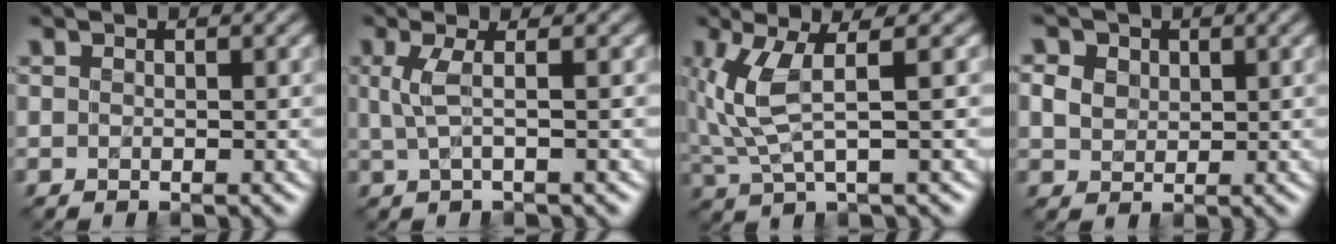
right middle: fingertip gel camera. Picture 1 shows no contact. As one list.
[{"total": 2.5, "force": [0.3, 0.7, 2.4], "torque": [-0.049, 0.002, 0.004]}, {"total": 4.8, "force": [1.1, 1.3, 4.4], "torque": [-0.117, -0.002, 0.027]}, {"total": 3.7, "force": [1.7, 2.8, 1.8], "torque": [-0.047, 0.012, 0.023]}]